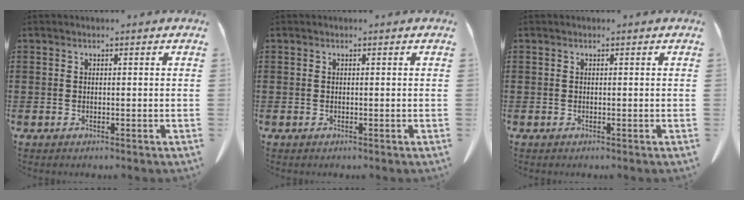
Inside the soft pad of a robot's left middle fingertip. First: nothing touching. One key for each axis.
{"total": 0.0}
{"total": 0.0}